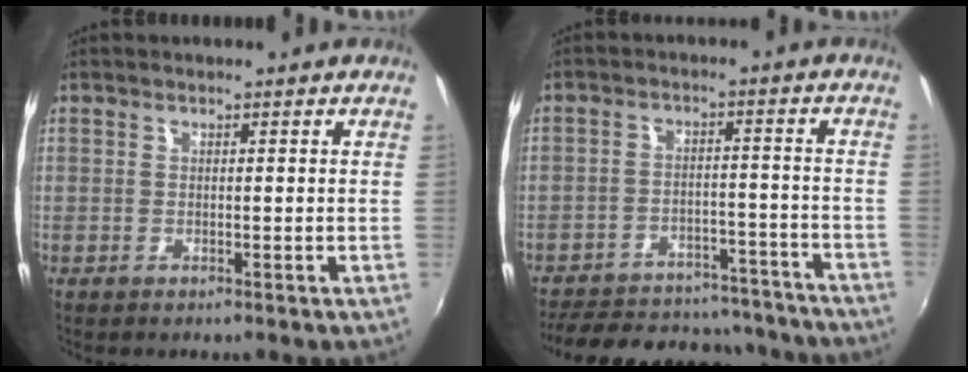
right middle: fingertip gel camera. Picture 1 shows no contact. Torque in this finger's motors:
{"motor_torque": [0.71, -1.10, 0.04, 0.00]}